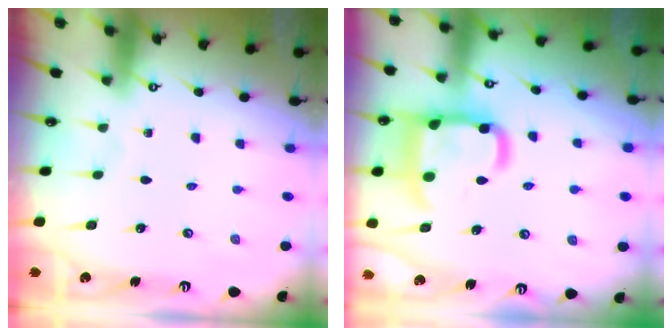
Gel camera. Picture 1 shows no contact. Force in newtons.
{"total": 19.3, "press": 19.2, "slide": 1.9}